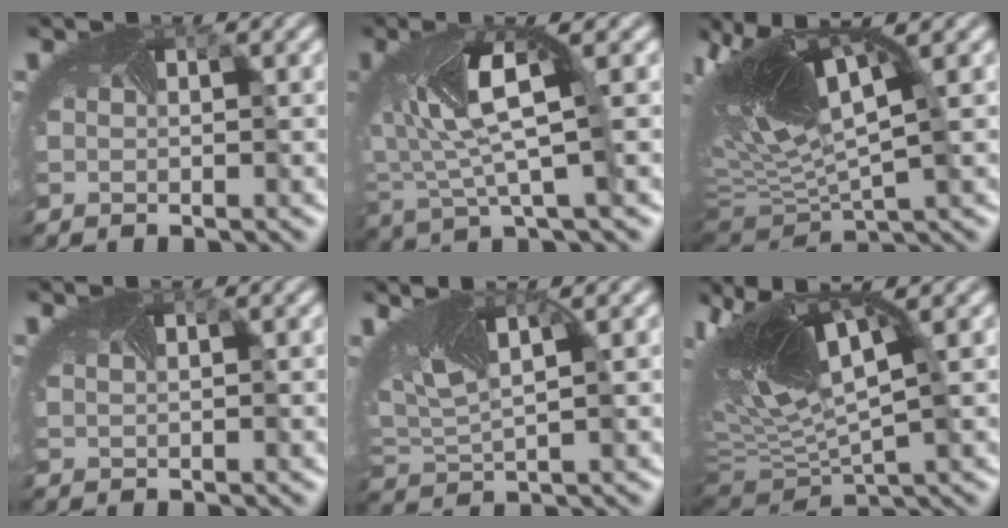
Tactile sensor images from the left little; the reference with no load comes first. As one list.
[{"total": 5.1, "force": [0.3, 1.5, 4.8], "torque": [-0.129, -0.009, 0.017]}, {"total": 12.1, "force": [2.1, 4.4, 11.0], "torque": [-0.221, 0.001, 0.058]}, {"total": 0.5, "force": [0.5, 0.0, 0.2], "torque": [-0.008, 0.000, 0.009]}, {"total": 4.2, "force": [1.8, 1.6, 3.4], "torque": [-0.079, 0.011, 0.044]}, {"total": 12.2, "force": [2.1, 4.5, 11.1], "torque": [-0.215, 0.005, 0.059]}]